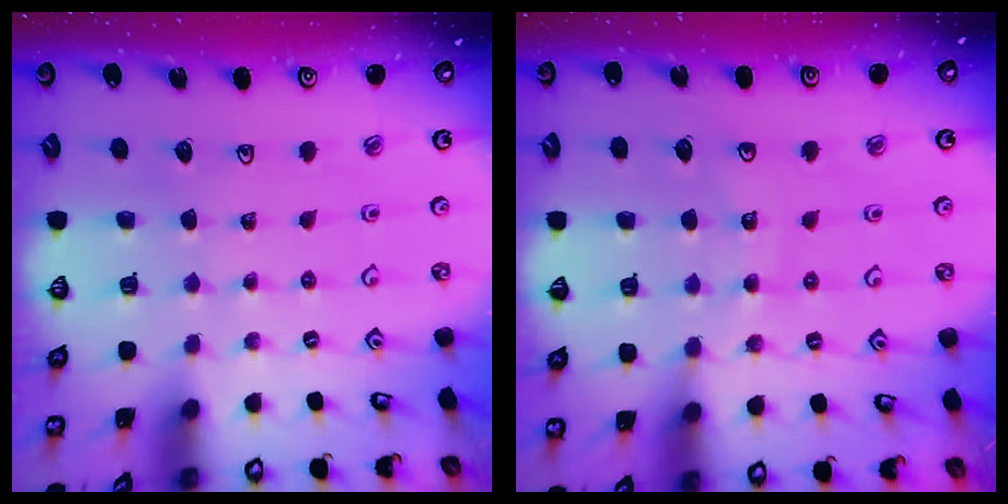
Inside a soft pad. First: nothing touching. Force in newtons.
{"total": 10.9, "press": 10.6, "slide": 2.4}